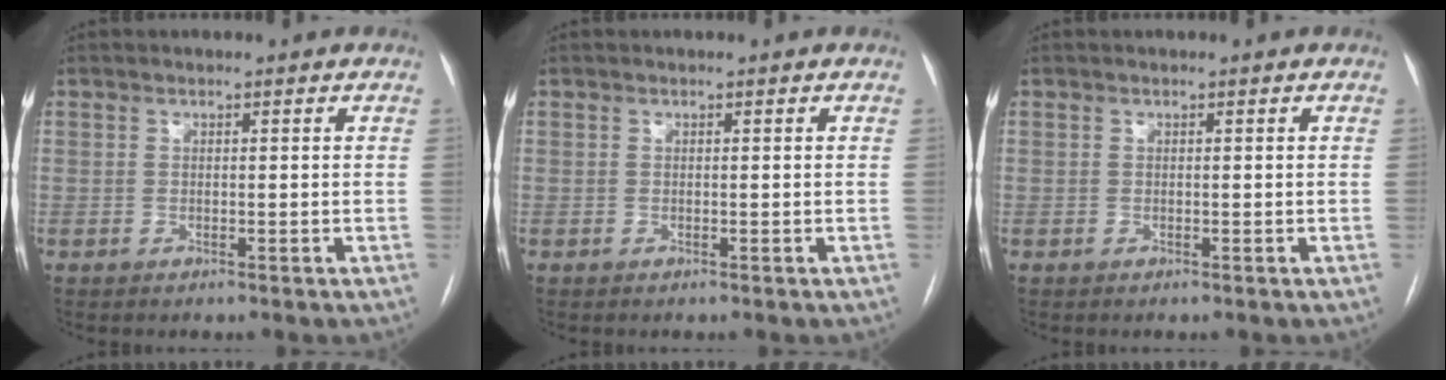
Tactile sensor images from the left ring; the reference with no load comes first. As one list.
[{"total": 0.0}, {"total": 0.0}]